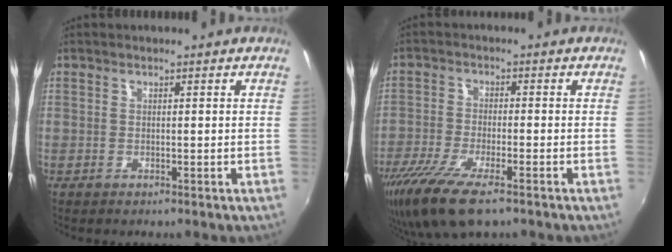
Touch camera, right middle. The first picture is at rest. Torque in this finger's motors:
{"motor_torque": [1.16, -0.98, 0.28, 0.17]}